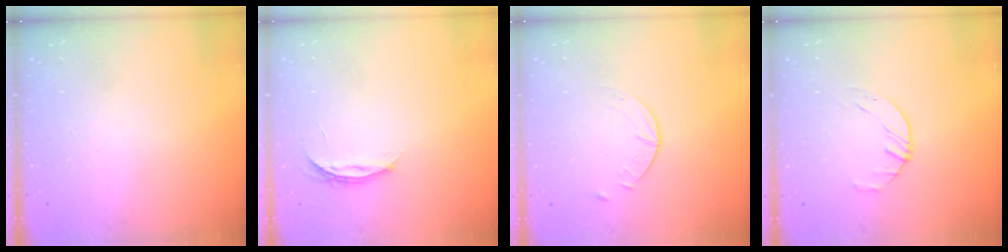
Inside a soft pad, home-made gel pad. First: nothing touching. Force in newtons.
{"total": 3.8, "press": 3.8, "slide": 0.5}
{"total": 0.9, "press": 0.9, "slide": 0.1}
{"total": 2.1, "press": 2.1, "slide": 0.3}